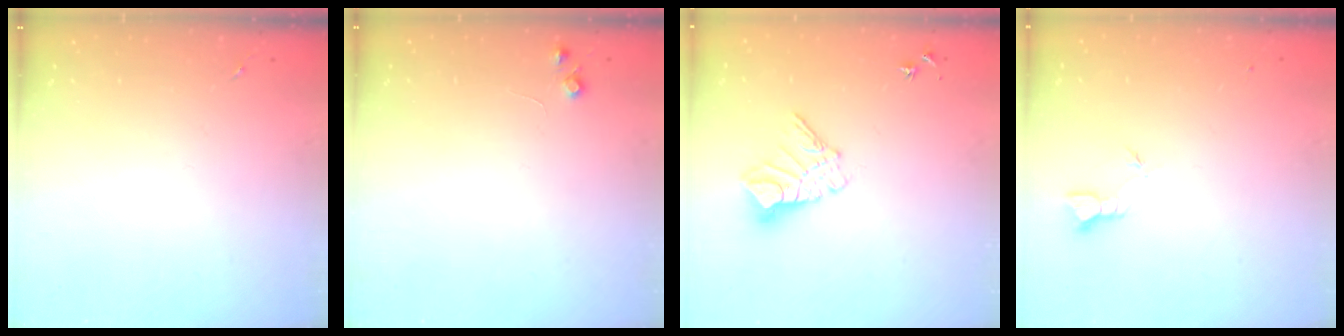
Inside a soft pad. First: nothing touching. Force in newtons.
{"total": 4.9, "press": 4.8, "slide": 0.8}
{"total": 10.6, "press": 10.5, "slide": 1.1}
{"total": 1.8, "press": 1.8, "slide": 0.0}